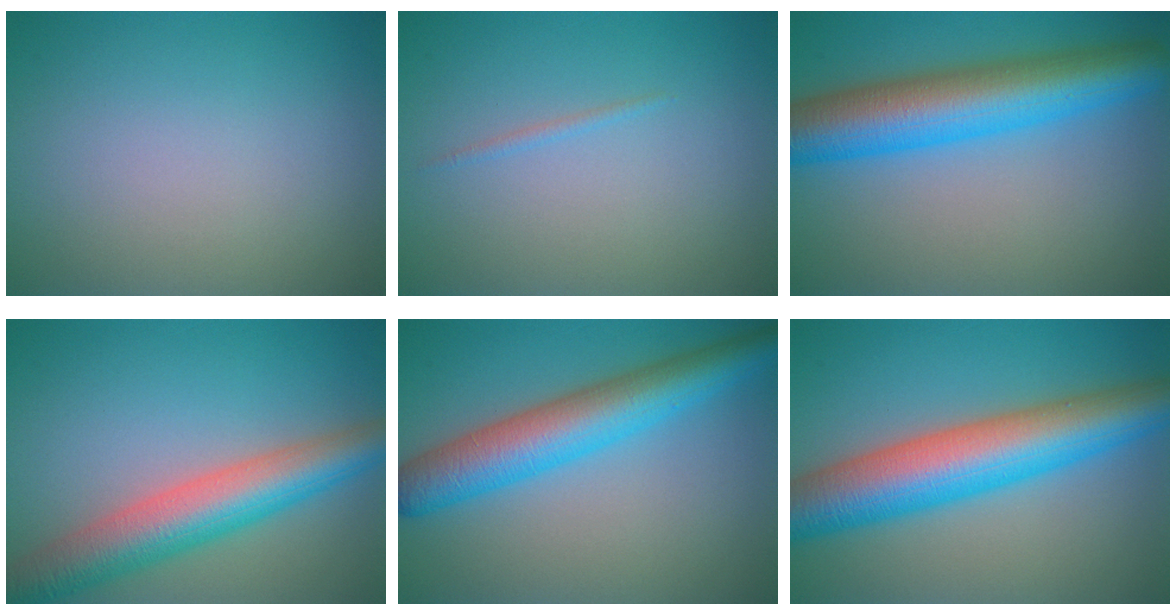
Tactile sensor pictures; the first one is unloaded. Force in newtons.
{"total": 0.6, "press": 0.6, "slide": 0.1}
{"total": 9.6, "press": 9.6, "slide": 0.2}
{"total": 7.7, "press": 7.7, "slide": 0.4}
{"total": 7.3, "press": 7.3, "slide": 0.2}
{"total": 10.5, "press": 10.5, "slide": 0.2}